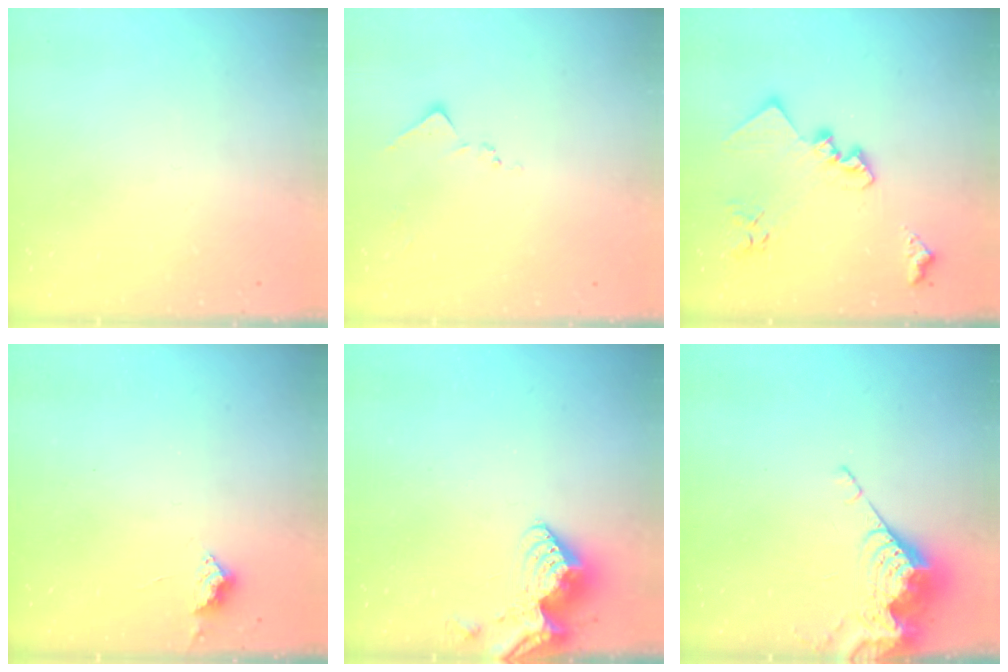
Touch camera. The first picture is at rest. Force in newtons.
{"total": 7.3, "press": 7.2, "slide": 0.7}
{"total": 17.5, "press": 17.4, "slide": 1.2}
{"total": 2.9, "press": 2.8, "slide": 0.4}
{"total": 9.1, "press": 9.0, "slide": 1.0}
{"total": 8.0, "press": 8.0, "slide": 0.8}